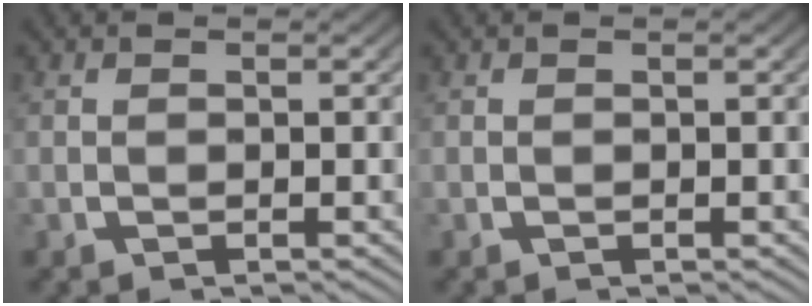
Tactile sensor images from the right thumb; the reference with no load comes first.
{"total": 0.0}